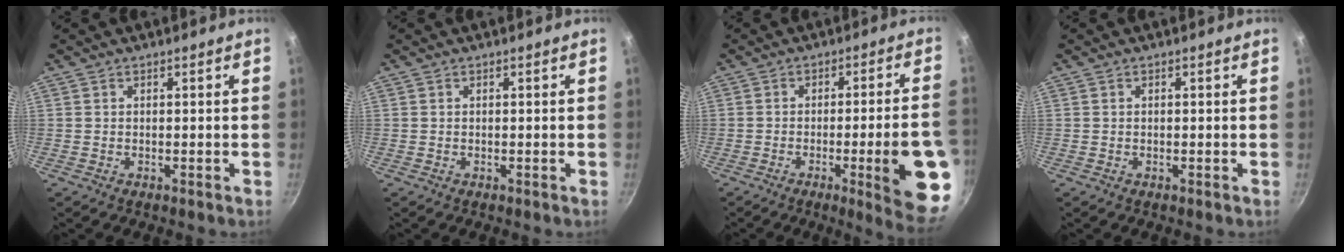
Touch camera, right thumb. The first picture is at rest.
{"total": 0.0}
{"total": 15.2, "force": [-4.5, 2.2, 14.3], "torque": [-0.173, 0.017, -0.055]}
{"total": 0.0}